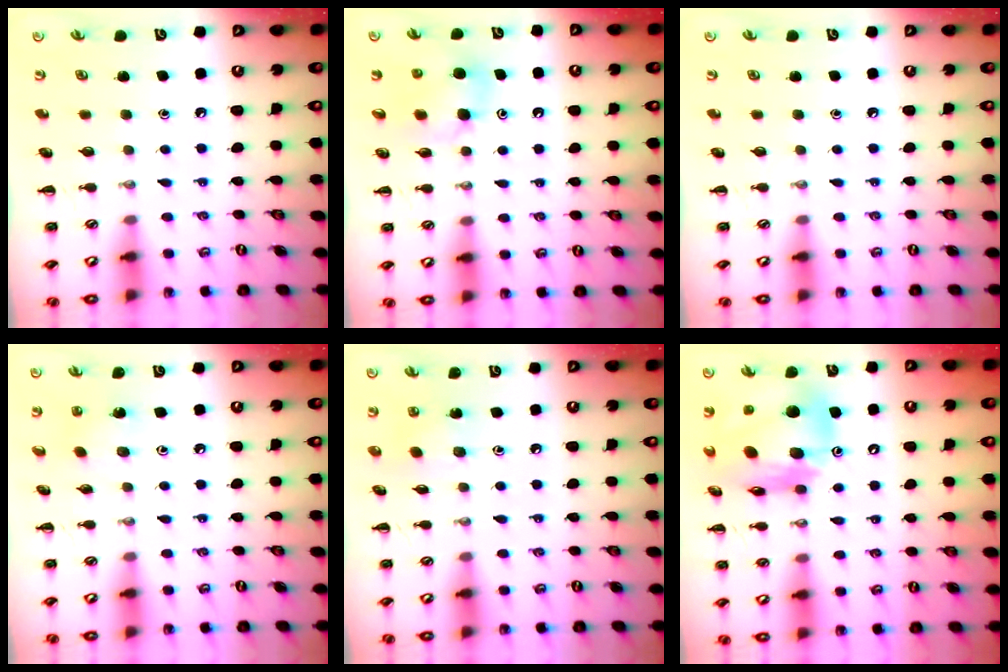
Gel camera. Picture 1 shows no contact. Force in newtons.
{"total": 6.5, "press": 6.4, "slide": 1.5}
{"total": 0.0}
{"total": 2.4, "press": 2.2, "slide": 0.7}
{"total": 3.3, "press": 3.2, "slide": 1.1}
{"total": 14.8, "press": 14.2, "slide": 4.4}